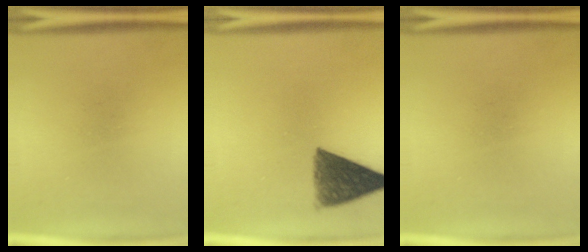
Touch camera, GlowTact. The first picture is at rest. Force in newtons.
{"total": 8.7}
{"total": 0.0}